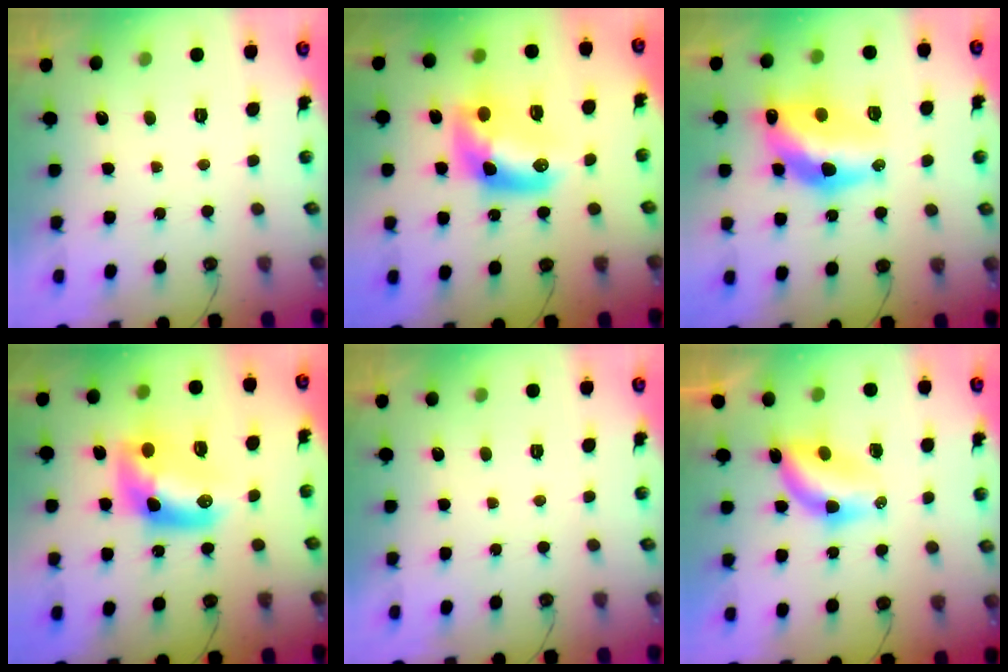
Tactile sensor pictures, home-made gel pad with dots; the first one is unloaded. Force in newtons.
{"total": 12.5, "press": 12.4, "slide": 1.1}
{"total": 17.1, "press": 16.4, "slide": 4.9}
{"total": 12.5, "press": 12.4, "slide": 1.1}
{"total": 0.0}
{"total": 7.8, "press": 7.0, "slide": 3.5}